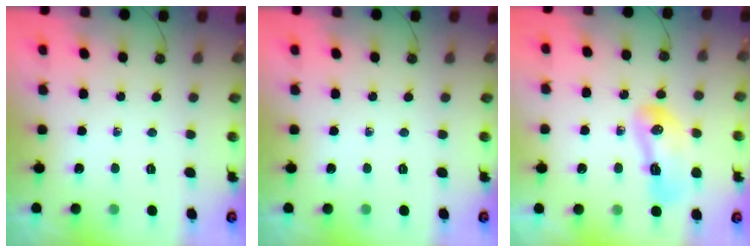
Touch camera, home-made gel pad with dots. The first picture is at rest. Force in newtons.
{"total": 0.0}
{"total": 11.5, "press": 10.8, "slide": 3.8}